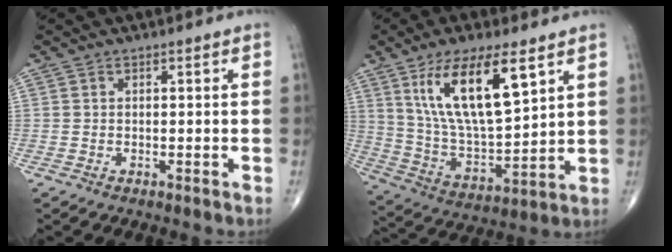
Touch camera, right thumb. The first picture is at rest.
{"total": 18.0, "force": [8.3, 6.1, 14.8], "torque": [-0.257, -0.035, 0.163]}